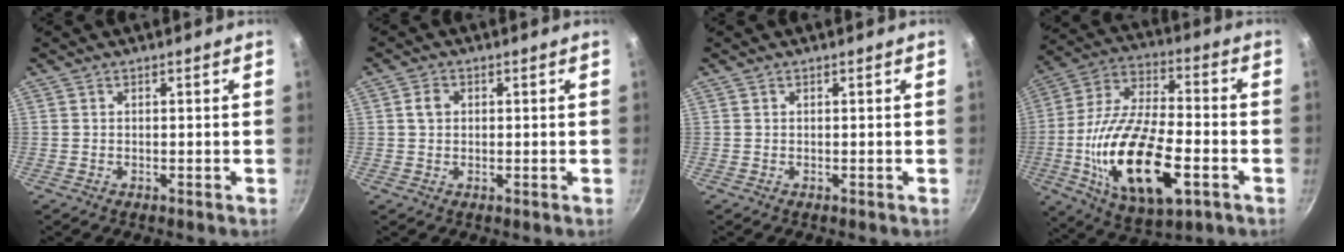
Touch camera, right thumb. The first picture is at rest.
{"total": 2.5, "force": [0.5, 2.0, 1.4], "torque": [-0.017, 0.005, 0.005]}
{"total": 0.0}
{"total": 23.5, "force": [-6.3, 10.6, 20.0], "torque": [-0.368, 0.019, -0.112]}